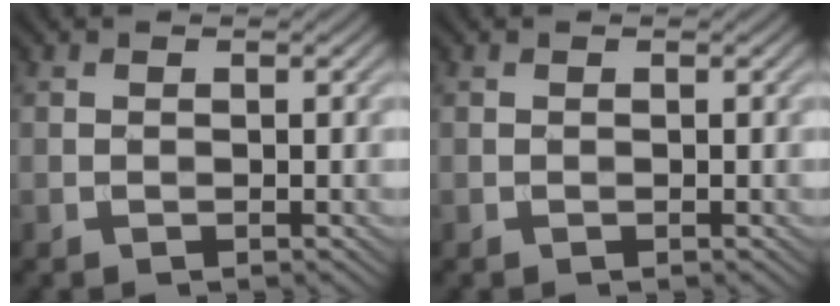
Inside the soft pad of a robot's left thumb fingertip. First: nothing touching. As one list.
[{"total": 0.0}]